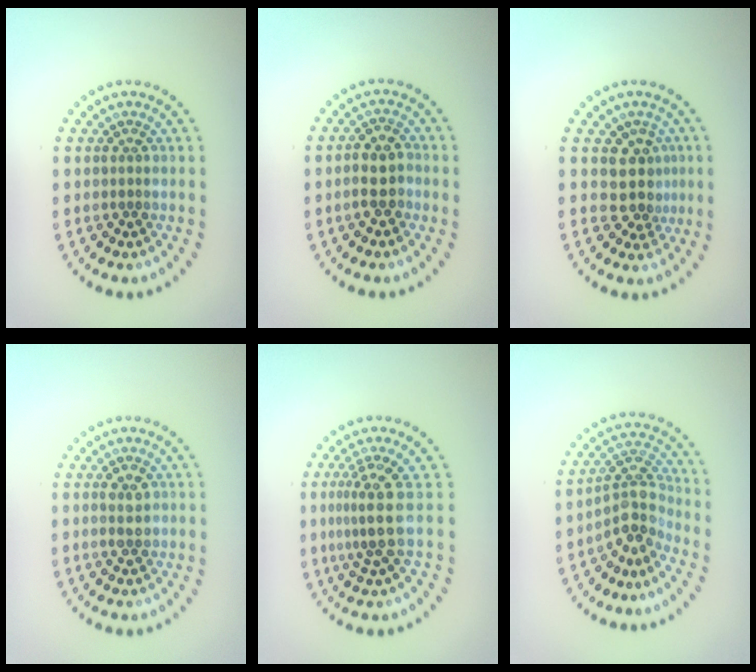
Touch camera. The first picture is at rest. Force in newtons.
{"total": 2.9, "press": 2.7, "slide": 0.9}
{"total": 3.1, "press": 2.5, "slide": 1.9}
{"total": 2.0, "press": 1.9, "slide": 0.3}
{"total": 3.4, "press": 2.6, "slide": 2.3}
{"total": 3.8, "press": 2.7, "slide": 2.6}